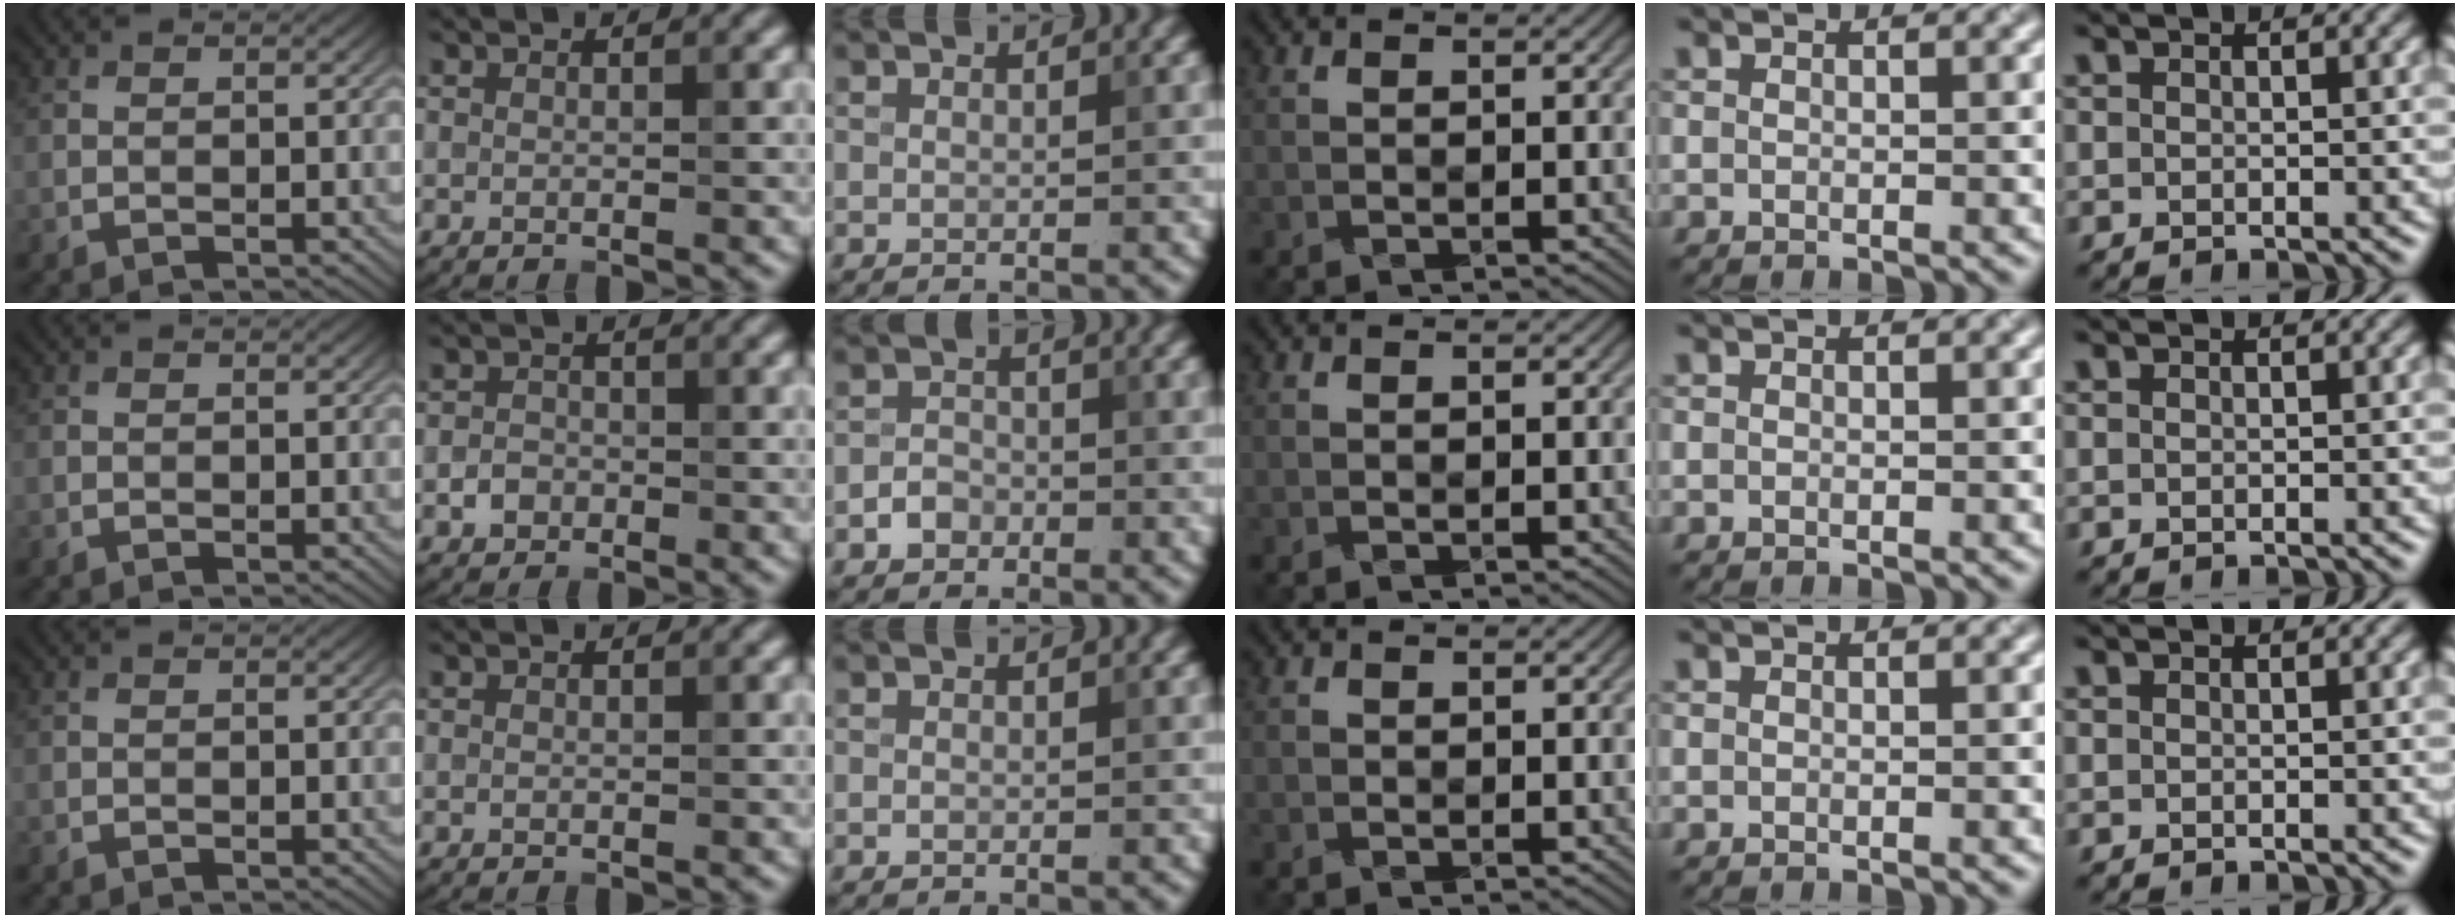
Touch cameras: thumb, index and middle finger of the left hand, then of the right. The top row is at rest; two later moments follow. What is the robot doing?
{"motion": "fold", "object": "paper towel"}